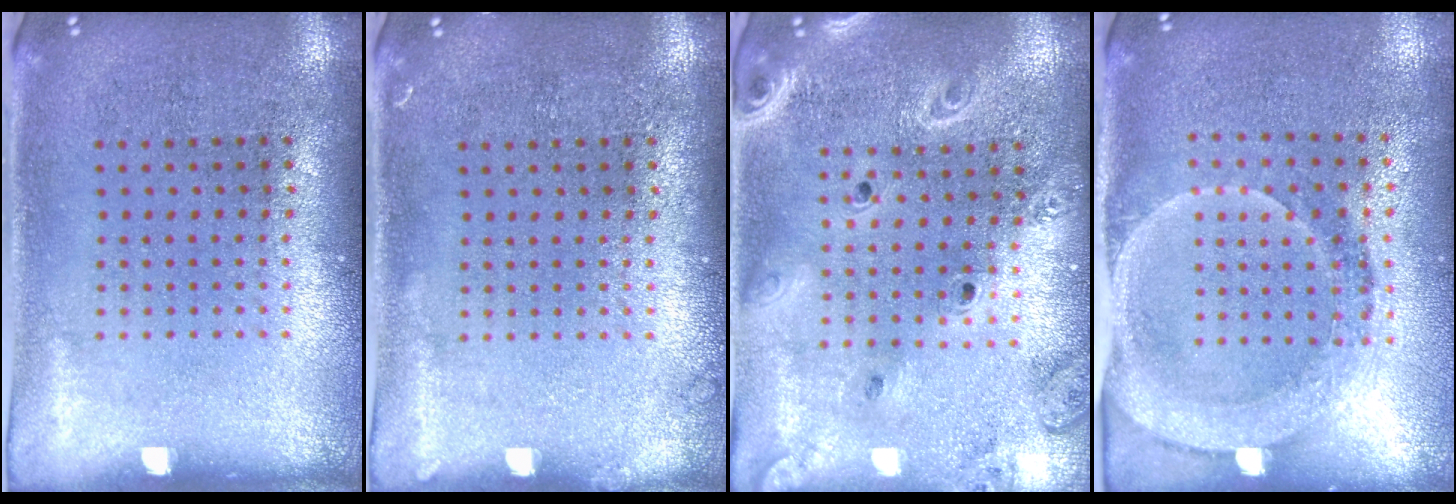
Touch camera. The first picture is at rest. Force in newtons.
{"total": 0.5, "press": 0.5, "slide": 0.1}
{"total": 2.4, "press": 2.1, "slide": 1.2}
{"total": 1.8, "press": 1.6, "slide": 0.8}